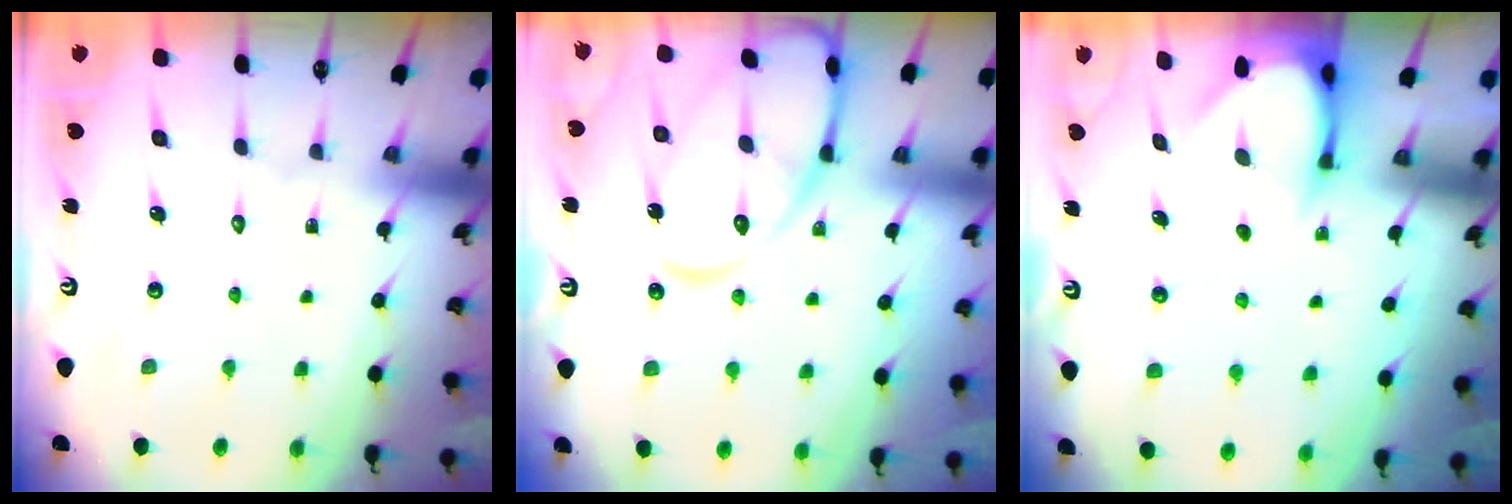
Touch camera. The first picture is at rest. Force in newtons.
{"total": 13.5, "press": 13.5, "slide": 0.8}
{"total": 3.8, "press": 3.8, "slide": 0.2}